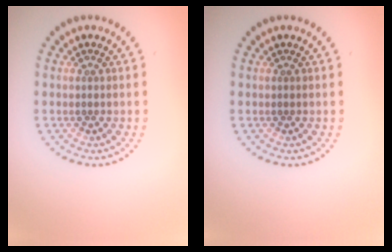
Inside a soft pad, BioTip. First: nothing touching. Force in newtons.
{"total": 0.0}